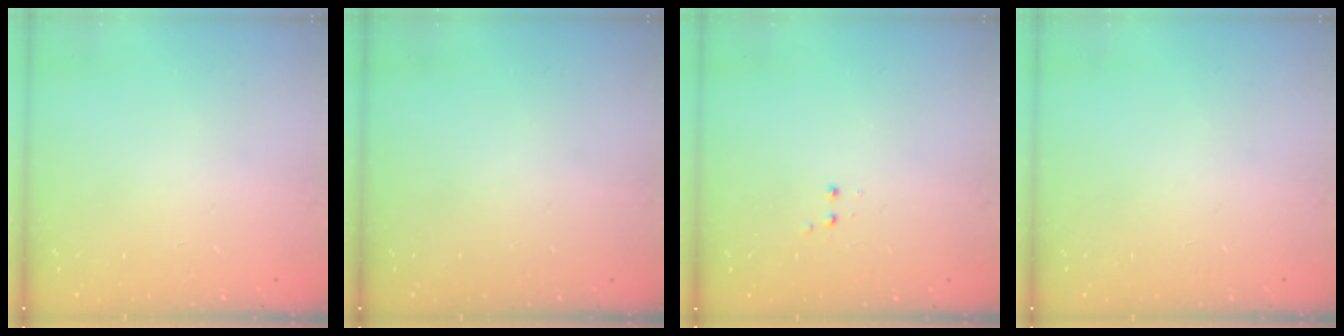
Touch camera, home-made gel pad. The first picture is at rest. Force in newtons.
{"total": 0.0}
{"total": 2.8, "press": 2.8, "slide": 0.6}
{"total": 0.0}